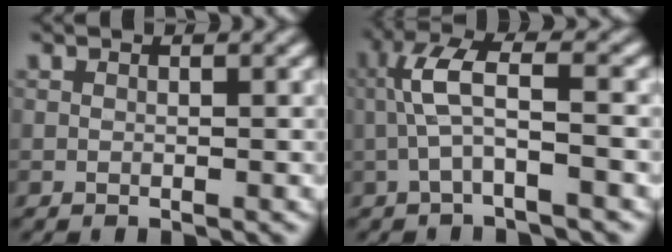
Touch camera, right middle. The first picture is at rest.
{"total": 4.1, "force": [-0.8, 0.7, 3.9], "torque": [-0.087, 0.024, -0.016]}